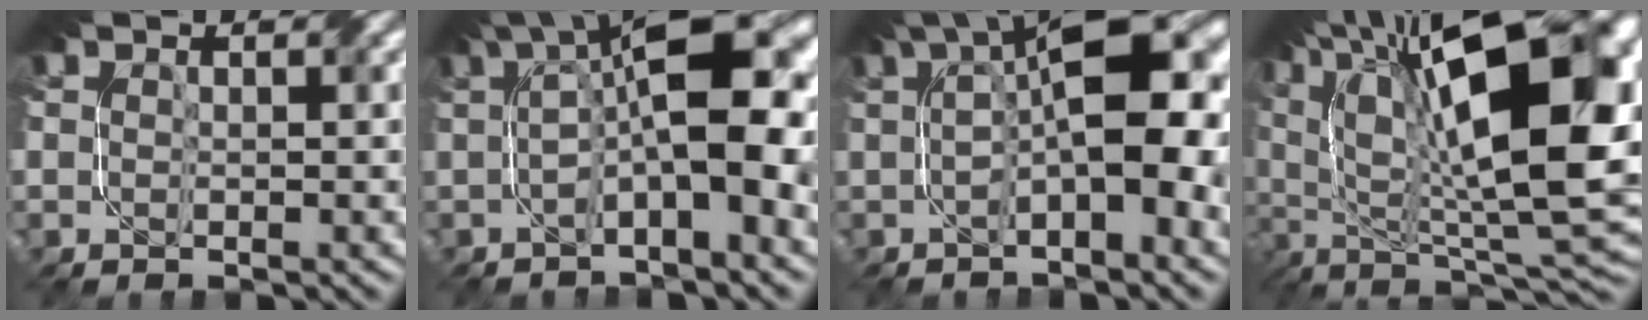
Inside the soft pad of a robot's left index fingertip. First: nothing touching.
{"total": 12.2, "force": [0.7, 4.2, 11.4], "torque": [-0.167, 0.024, 0.005]}
{"total": 10.7, "force": [0.7, 3.6, 10.1], "torque": [-0.150, 0.020, 0.007]}
{"total": 19.1, "force": [4.7, 7.7, 16.9], "torque": [-0.271, 0.020, 0.086]}